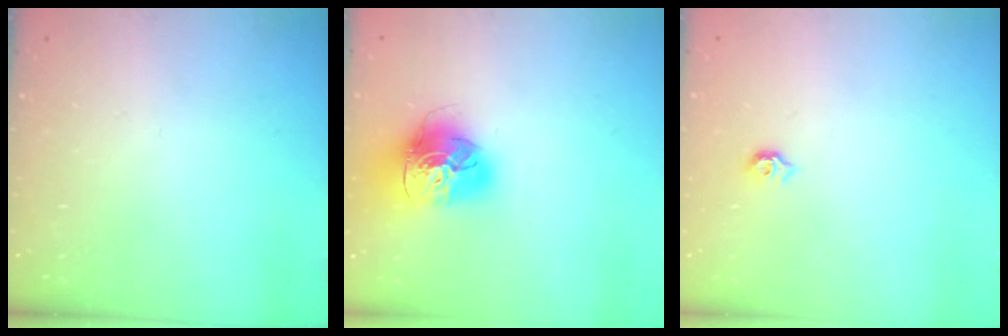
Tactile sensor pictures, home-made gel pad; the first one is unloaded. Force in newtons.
{"total": 17.4, "press": 17.3, "slide": 2.1}
{"total": 5.3, "press": 5.2, "slide": 0.8}